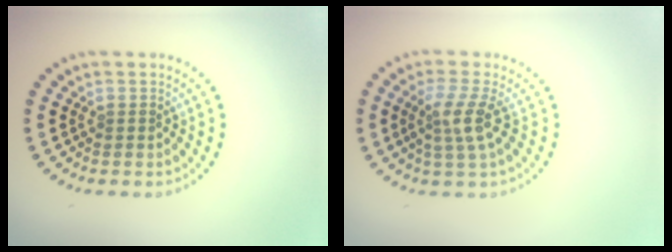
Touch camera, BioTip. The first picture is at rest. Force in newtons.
{"total": 2.7, "press": 2.1, "slide": 1.7}